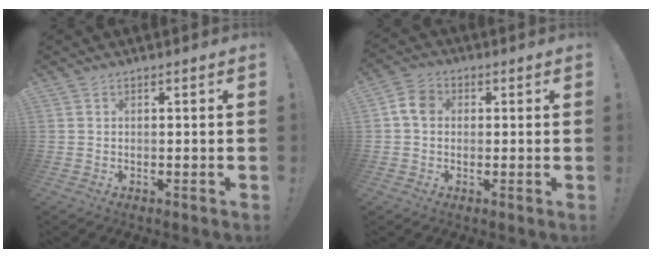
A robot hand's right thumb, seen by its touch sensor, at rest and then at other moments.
{"total": 6.0, "force": [0.6, 4.6, 3.7], "torque": [-0.059, 0.015, 0.016]}